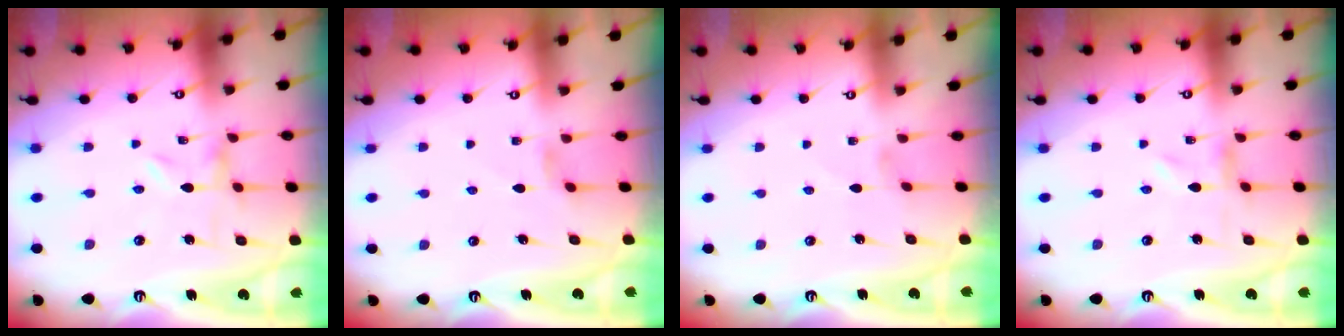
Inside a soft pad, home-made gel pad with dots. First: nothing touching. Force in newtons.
{"total": 1.8, "press": 1.7, "slide": 0.5}
{"total": 1.1, "press": 1.1, "slide": 0.1}
{"total": 0.0}